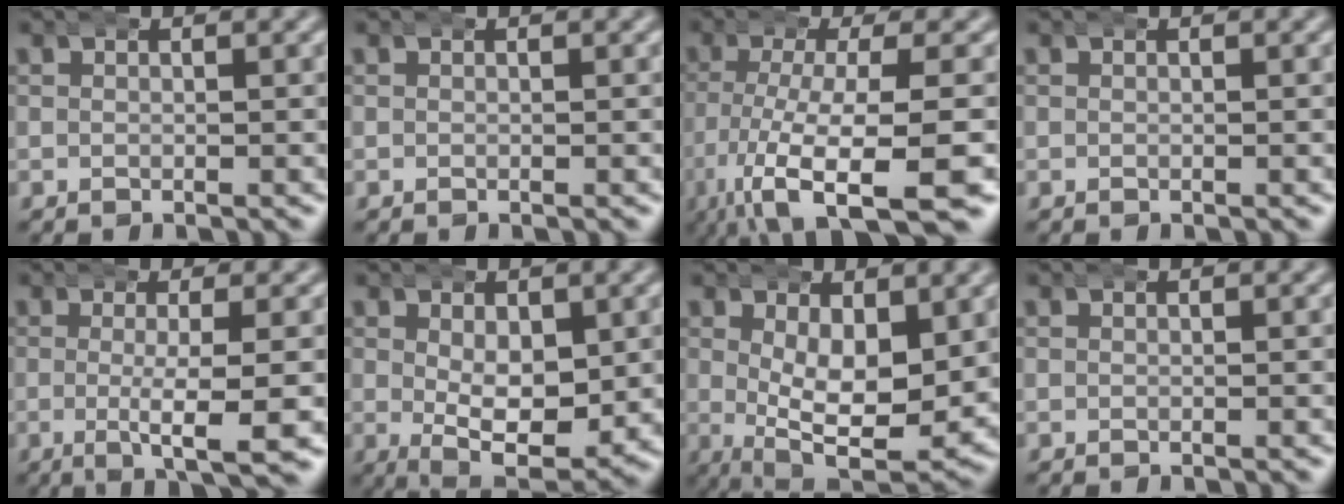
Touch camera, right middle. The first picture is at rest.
{"total": 0.0}
{"total": 11.1, "force": [-7.7, 3.3, 7.3], "torque": [-0.147, -0.047, -0.091]}
{"total": 0.0}
{"total": 5.4, "force": [-1.8, 0.6, 5.1], "torque": [-0.078, -0.015, -0.026]}
{"total": 7.9, "force": [-1.5, 4.2, 6.5], "torque": [-0.100, -0.036, -0.008]}
{"total": 9.0, "force": [-1.7, 4.4, 7.6], "torque": [-0.130, -0.048, -0.002]}
{"total": 0.0}